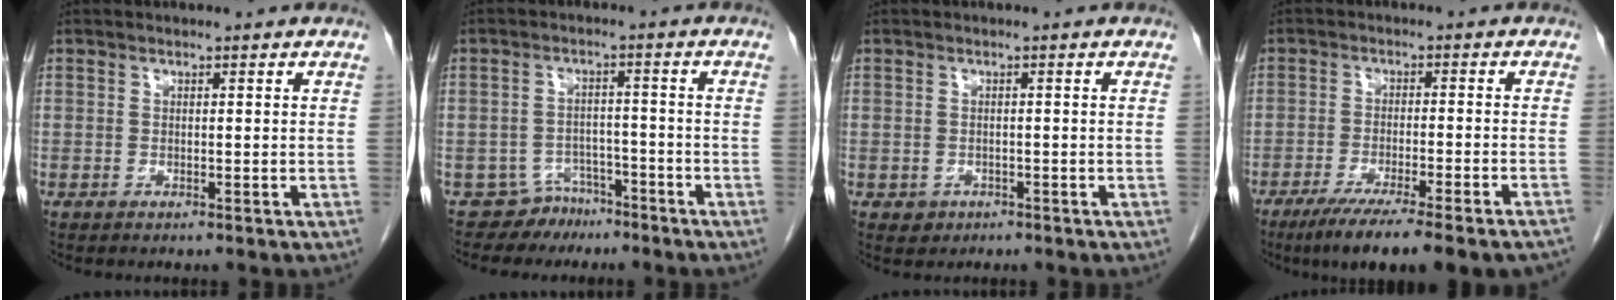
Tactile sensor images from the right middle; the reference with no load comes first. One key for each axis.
{"total": 4.7, "fx": -3.8, "fy": 2.7, "fz": -0.6, "tx": 0.010, "ty": 0.007, "tz": -0.062}
{"total": 1.4, "fx": -0.8, "fy": 1.2, "fz": 0.2, "tx": -0.006, "ty": 0.002, "tz": -0.007}
{"total": 15.7, "fx": -12.6, "fy": 0.9, "fz": 9.4, "tx": -0.104, "ty": -0.036, "tz": -0.184}